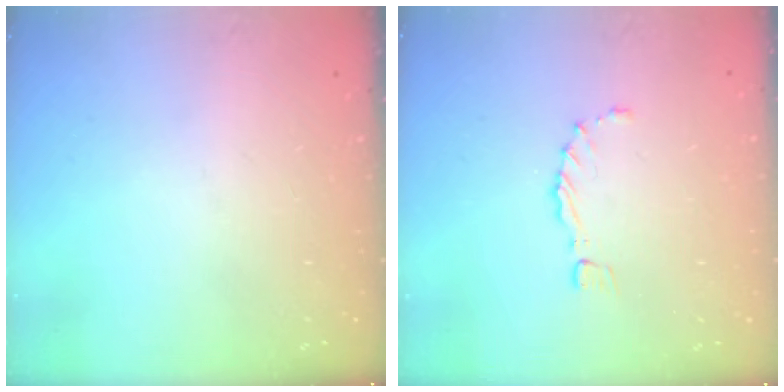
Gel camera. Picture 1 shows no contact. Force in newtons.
{"total": 0.9, "press": 0.9, "slide": 0.4}